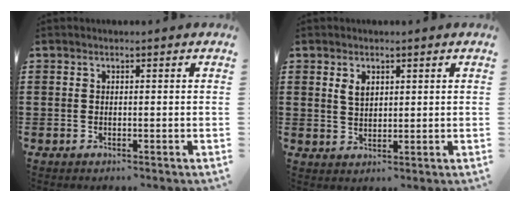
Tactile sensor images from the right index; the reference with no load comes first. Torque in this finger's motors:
{"motor_torque": [0.10, -0.09, 0.05, 0.05]}